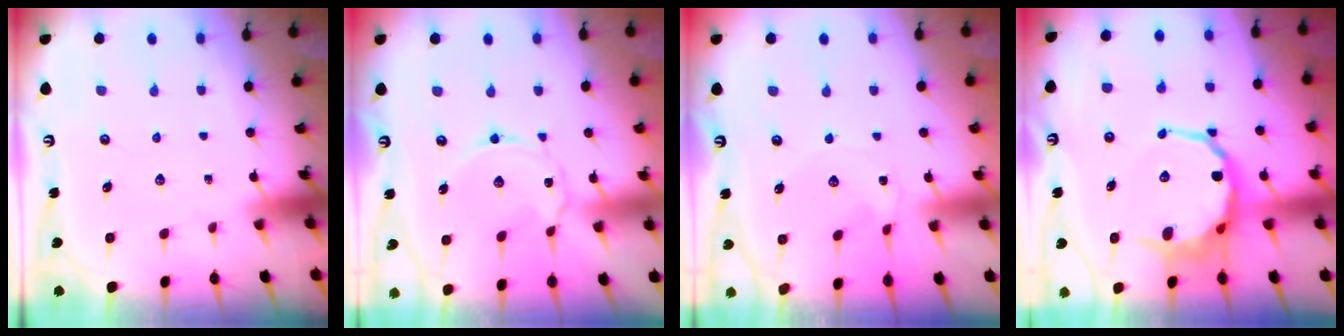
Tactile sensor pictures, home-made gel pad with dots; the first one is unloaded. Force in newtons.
{"total": 3.2, "press": 3.2, "slide": 0.3}
{"total": 0.9, "press": 0.8, "slide": 0.2}
{"total": 8.2, "press": 7.8, "slide": 2.5}